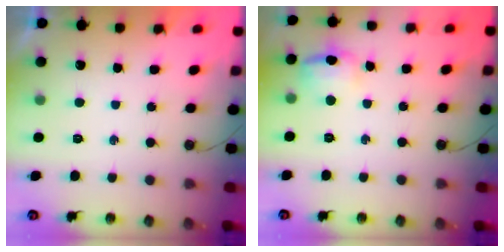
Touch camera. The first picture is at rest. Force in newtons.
{"total": 9.4, "press": 9.3, "slide": 1.3}